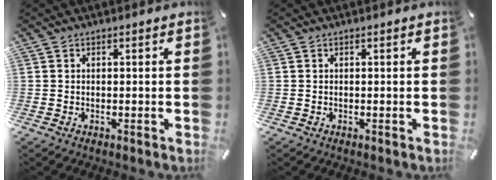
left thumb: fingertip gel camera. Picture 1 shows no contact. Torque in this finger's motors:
{"motor_torque": [0.00, 0.00, 0.00, 0.01, 0.00]}